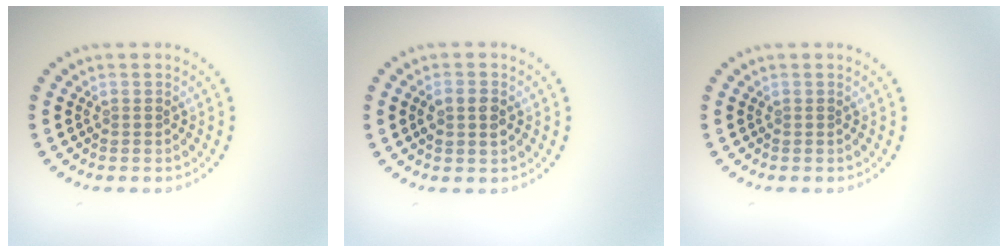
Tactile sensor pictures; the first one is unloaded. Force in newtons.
{"total": 2.0, "press": 2.0, "slide": 0.0}
{"total": 0.0}